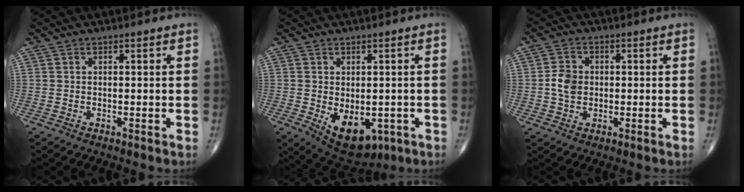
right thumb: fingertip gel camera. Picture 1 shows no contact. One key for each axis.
{"total": 10.3, "fx": -3.1, "fy": 6.4, "fz": 7.5, "tx": -0.086, "ty": -0.007, "tz": -0.027}
{"total": 4.7, "fx": -0.1, "fy": 3.8, "fz": 2.9, "tx": -0.046, "ty": 0.005, "tz": -0.006}